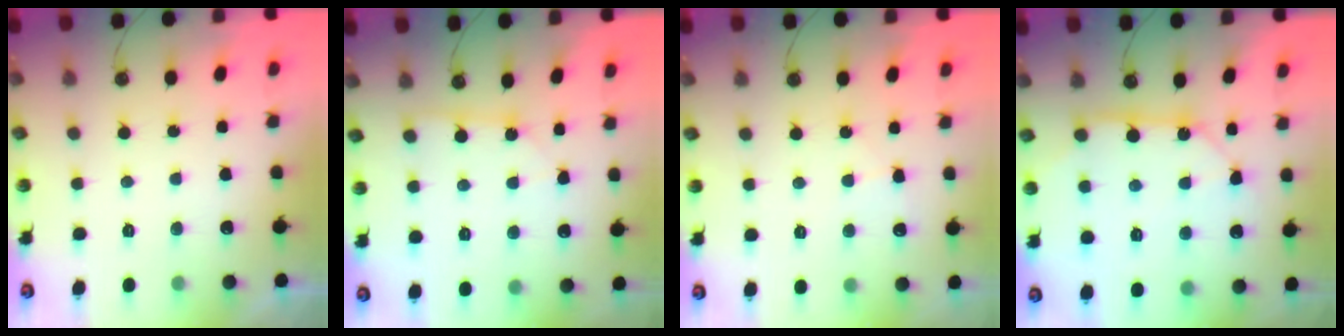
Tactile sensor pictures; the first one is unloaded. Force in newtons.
{"total": 2.0, "press": 2.0, "slide": 0.3}
{"total": 4.6, "press": 4.5, "slide": 0.9}
{"total": 12.6, "press": 12.5, "slide": 1.1}